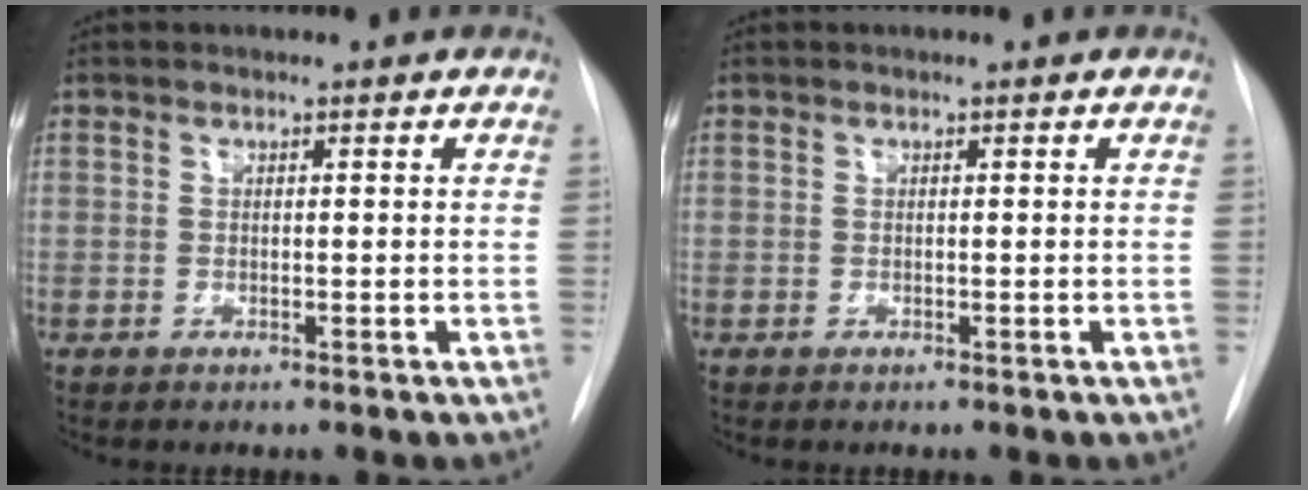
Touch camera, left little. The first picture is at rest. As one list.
[{"total": 0.0}]